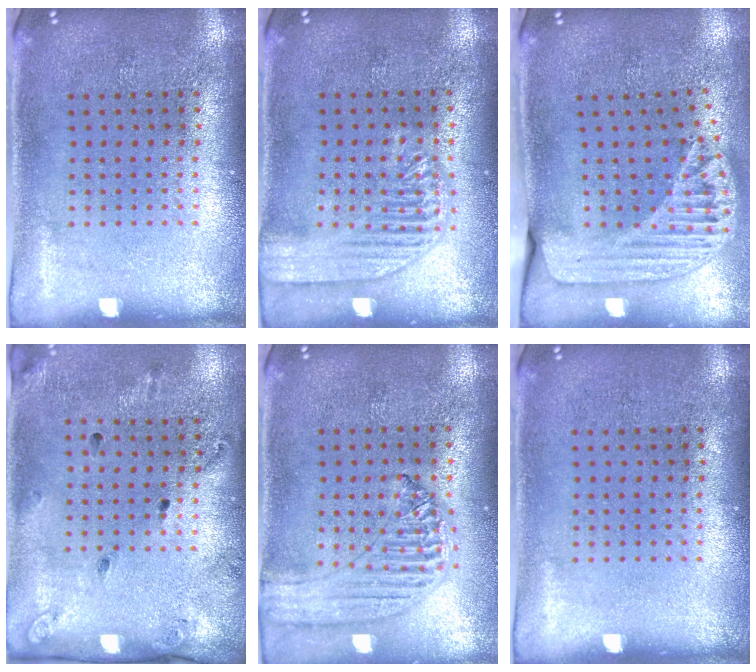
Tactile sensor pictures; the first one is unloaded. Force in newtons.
{"total": 1.8, "press": 1.7, "slide": 0.2}
{"total": 1.8, "press": 1.6, "slide": 0.9}
{"total": 1.8, "press": 1.2, "slide": 1.4}
{"total": 1.2, "press": 1.2, "slide": 0.1}
{"total": 0.0}